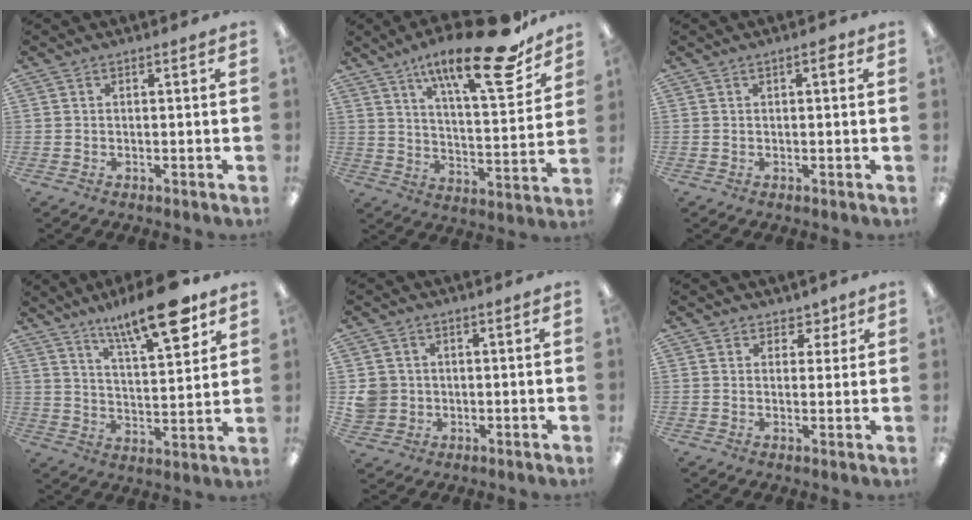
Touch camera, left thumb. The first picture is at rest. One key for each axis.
{"total": 22.4, "fx": 15.0, "fy": 5.9, "fz": 15.5, "tx": -0.234, "ty": -0.093, "tz": 0.238}
{"total": 1.8, "fx": 0.8, "fy": 0.7, "fz": 1.5, "tx": -0.015, "ty": -0.002, "tz": 0.009}
{"total": 16.5, "fx": 11.5, "fy": 4.6, "fz": 10.9, "tx": -0.163, "ty": -0.060, "tz": 0.182}
{"total": 4.8, "fx": 0.3, "fy": 4.7, "fz": 1.0, "tx": -0.027, "ty": 0.007, "tz": 0.007}
{"total": 3.8, "fx": 2.3, "fy": 2.8, "fz": 0.8, "tx": 0.000, "ty": -0.012, "tz": 0.039}